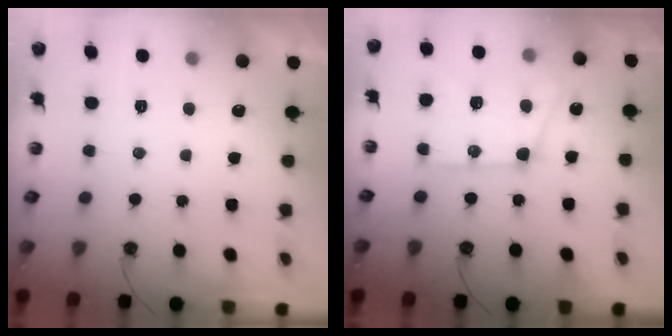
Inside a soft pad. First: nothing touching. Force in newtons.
{"total": 17.4, "press": 17.3, "slide": 1.9}